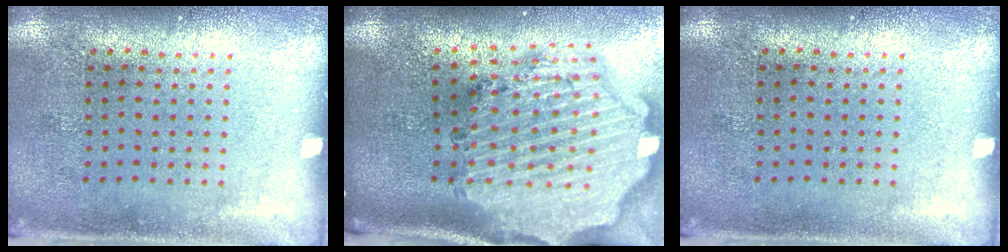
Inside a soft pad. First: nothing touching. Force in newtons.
{"total": 4.1, "press": 3.3, "slide": 2.4}
{"total": 0.0}